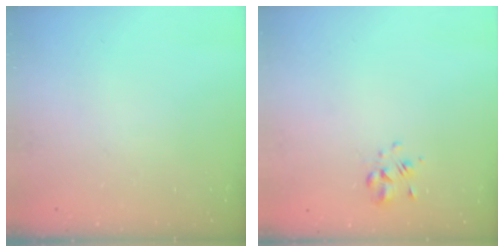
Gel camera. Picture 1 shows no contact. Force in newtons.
{"total": 2.1, "press": 1.9, "slide": 0.7}